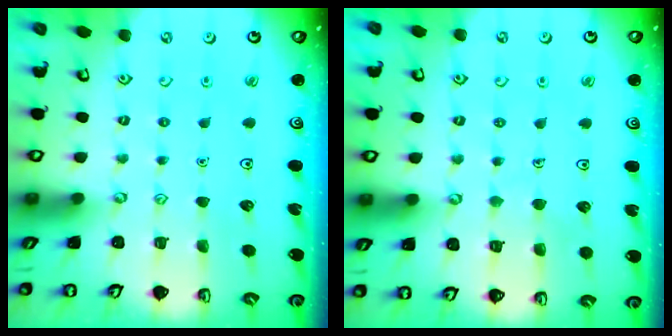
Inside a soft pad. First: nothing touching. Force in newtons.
{"total": 3.5, "press": 3.5, "slide": 0.3}